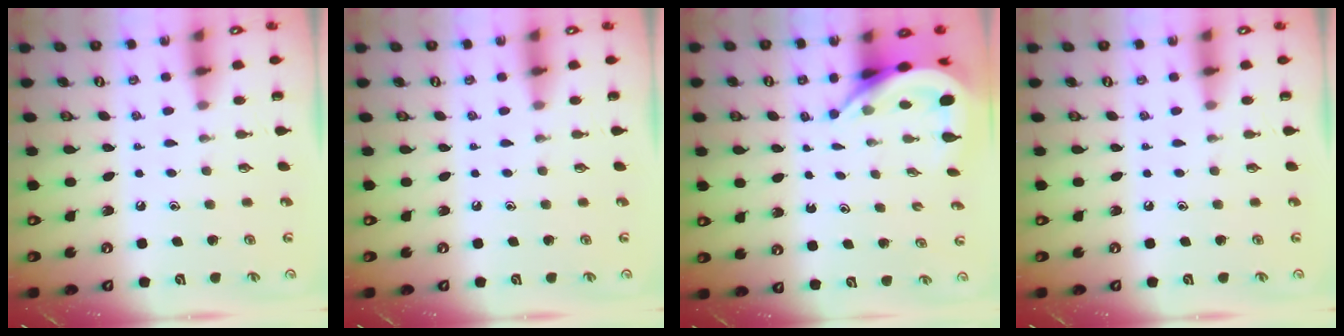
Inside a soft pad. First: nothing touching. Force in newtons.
{"total": 0.0}
{"total": 6.4, "press": 6.4, "slide": 0.7}
{"total": 0.0}